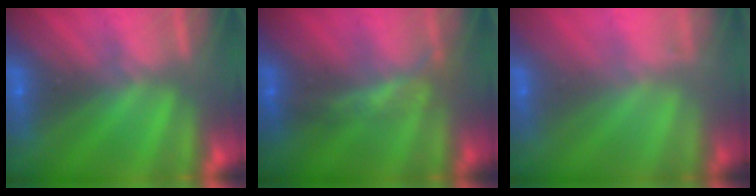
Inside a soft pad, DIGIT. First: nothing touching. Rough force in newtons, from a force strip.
{"total": 2.0}
{"total": 1.6}